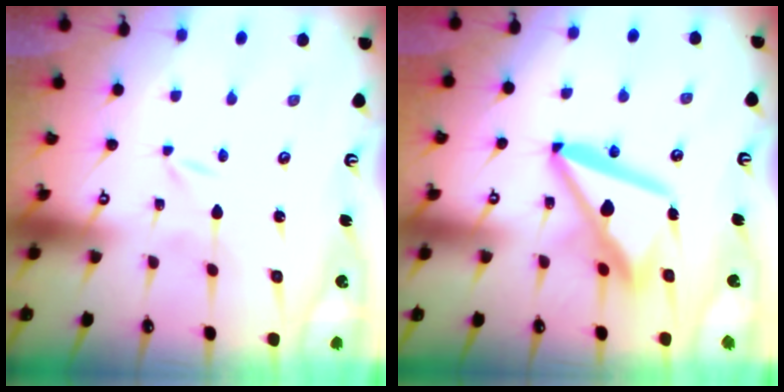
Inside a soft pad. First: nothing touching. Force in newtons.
{"total": 15.3, "press": 15.2, "slide": 2.0}